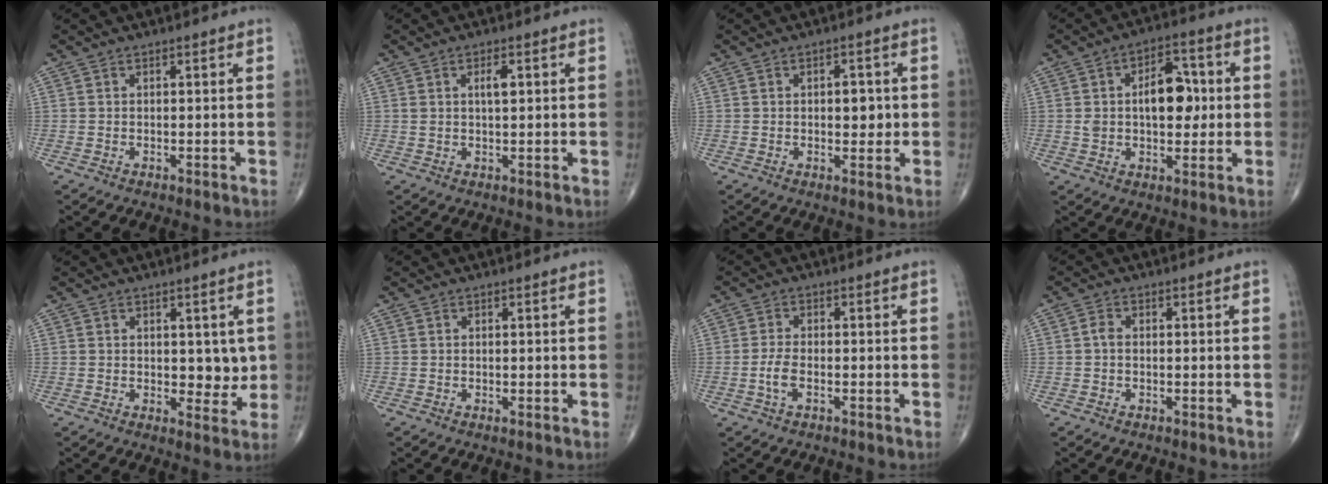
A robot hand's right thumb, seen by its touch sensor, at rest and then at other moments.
{"total": 2.8, "force": [0.9, 1.0, 2.4], "torque": [-0.041, -0.002, 0.015]}
{"total": 3.9, "force": [0.3, 2.2, 3.2], "torque": [-0.031, 0.000, 0.004]}
{"total": 11.6, "force": [1.2, 6.7, 9.4], "torque": [-0.116, 0.015, 0.019]}
{"total": 4.7, "force": [0.9, 2.8, 3.7], "torque": [-0.023, -0.013, 0.014]}
{"total": 0.0}
{"total": 3.2, "force": [-1.1, 1.4, 2.6], "torque": [-0.061, 0.008, -0.022]}
{"total": 1.4, "force": [-0.2, 1.0, 1.0], "torque": [-0.015, 0.003, -0.007]}